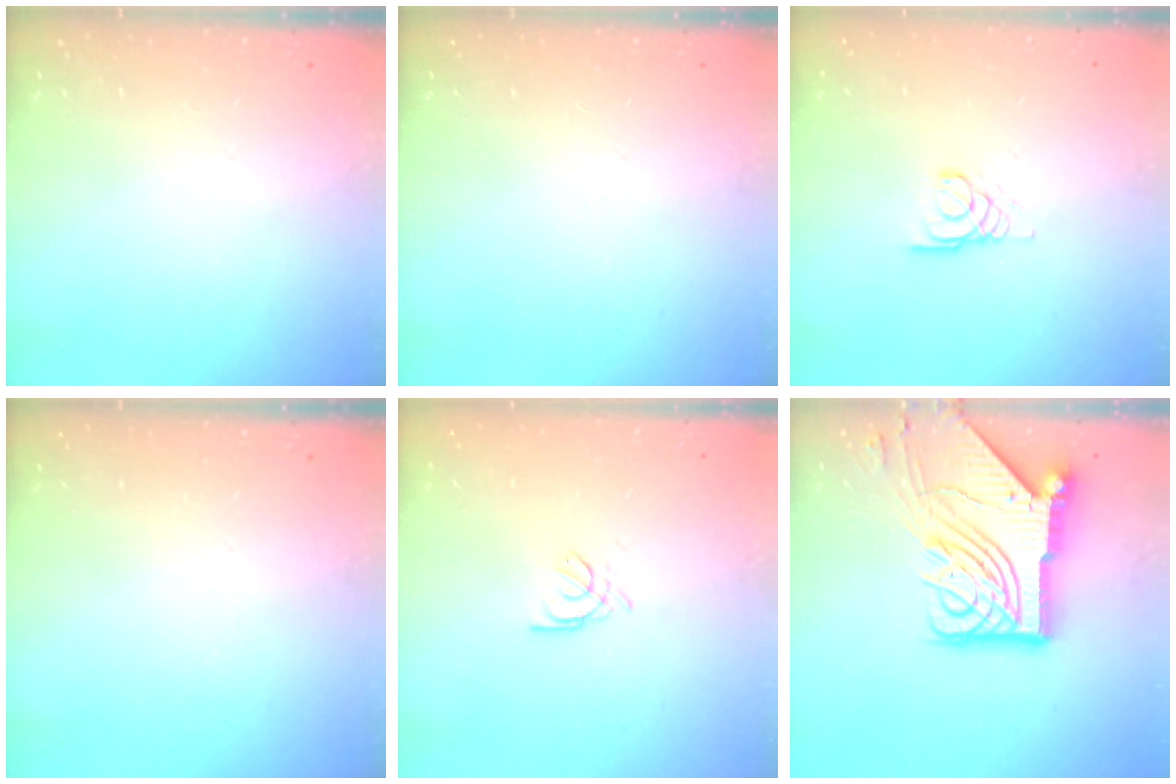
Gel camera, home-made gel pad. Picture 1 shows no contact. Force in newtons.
{"total": 0.0}
{"total": 3.0, "press": 3.0, "slide": 0.1}
{"total": 0.0}
{"total": 2.3, "press": 2.3, "slide": 0.5}
{"total": 19.9, "press": 19.8, "slide": 2.6}